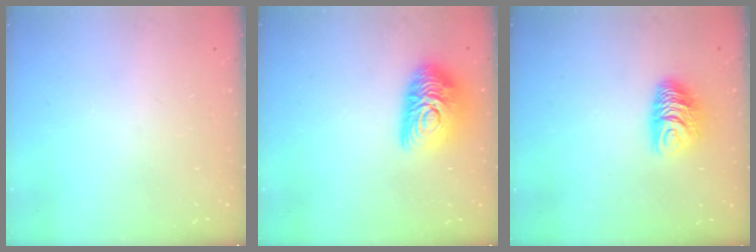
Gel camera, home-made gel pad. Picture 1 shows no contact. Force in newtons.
{"total": 13.8, "press": 13.8, "slide": 0.8}
{"total": 8.7, "press": 8.7, "slide": 0.7}